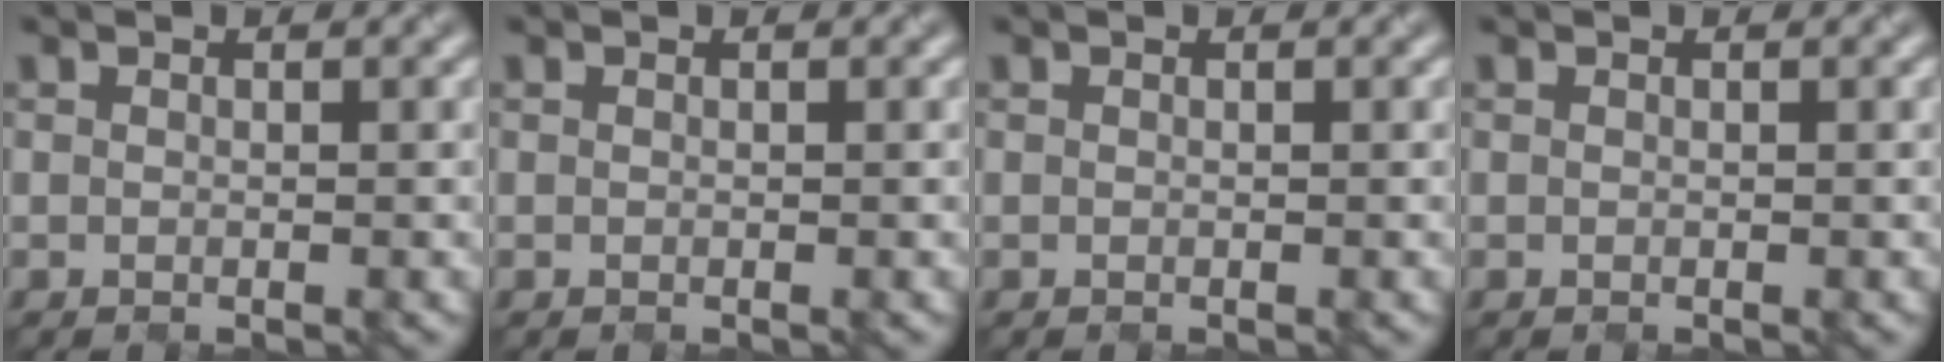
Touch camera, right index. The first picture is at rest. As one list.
[{"total": 0.0}, {"total": 0.0}, {"total": 0.0}]